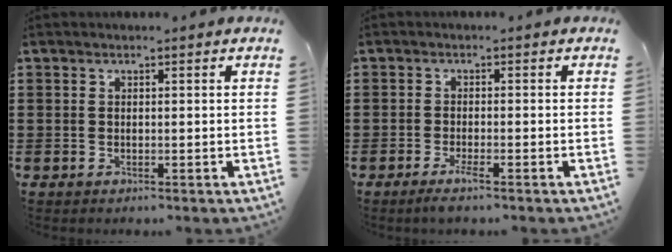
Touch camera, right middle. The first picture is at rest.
{"total": 2.0, "force": [-1.2, 0.1, 1.6], "torque": [-0.034, -0.005, -0.024]}